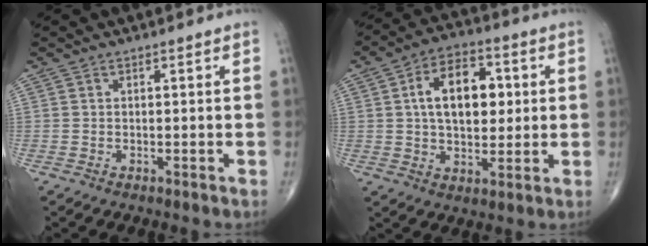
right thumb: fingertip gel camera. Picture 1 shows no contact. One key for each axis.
{"total": 13.2, "fx": 2.2, "fy": 8.1, "fz": 10.2, "tx": -0.136, "ty": 0.008, "tz": 0.030}